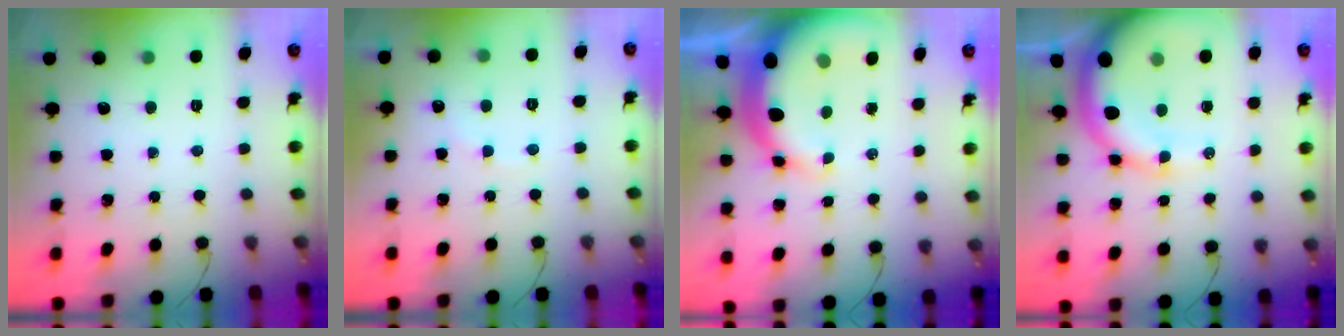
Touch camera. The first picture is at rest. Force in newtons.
{"total": 5.6, "press": 5.5, "slide": 1.1}
{"total": 11.6, "press": 11.3, "slide": 2.7}
{"total": 14.5, "press": 14.3, "slide": 2.0}